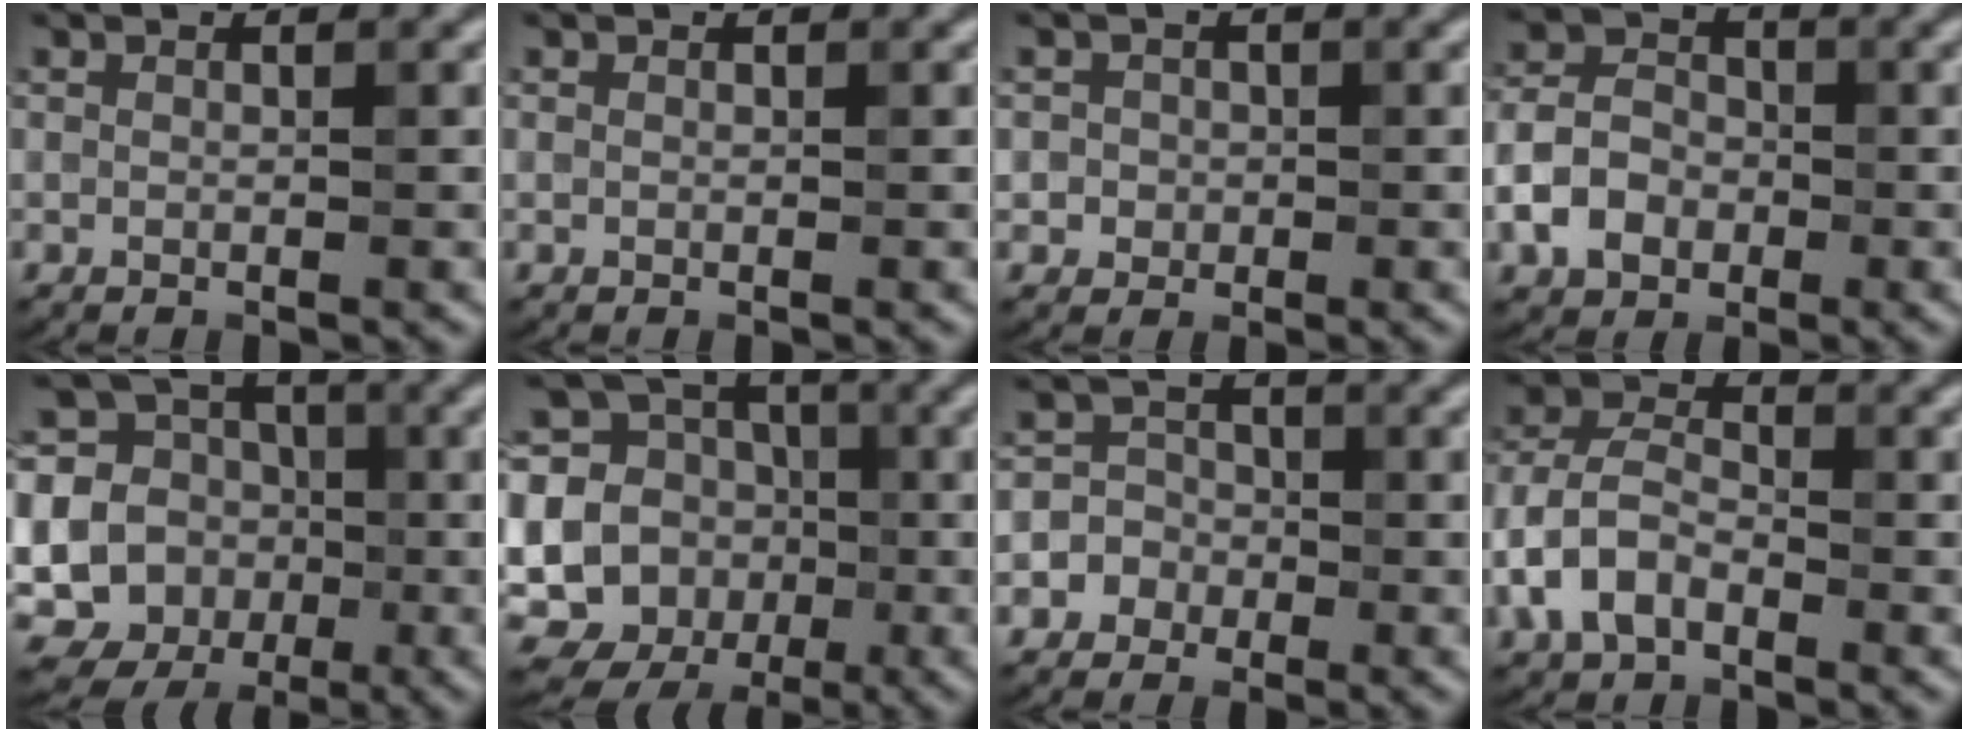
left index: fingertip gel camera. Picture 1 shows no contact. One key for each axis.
{"total": 0.0}
{"total": 2.2, "fx": 0.2, "fy": 2.1, "fz": 0.6, "tx": 0.010, "ty": 0.013, "tz": -0.004}
{"total": 4.3, "fx": -1.7, "fy": 3.2, "fz": 2.4, "tx": -0.052, "ty": 0.008, "tz": -0.039}
{"total": 17.1, "fx": 0.8, "fy": 15.8, "fz": 6.7, "tx": -0.169, "ty": 0.028, "tz": -0.020}
{"total": 16.0, "fx": 2.2, "fy": 14.2, "fz": 6.9, "tx": -0.180, "ty": 0.037, "tz": 0.011}
{"total": 4.5, "fx": -1.4, "fy": 4.2, "fz": 0.5, "tx": 0.021, "ty": 0.024, "tz": -0.047}
{"total": 5.0, "fx": -2.4, "fy": 2.9, "fz": 3.3, "tx": -0.075, "ty": 0.012, "tz": -0.055}